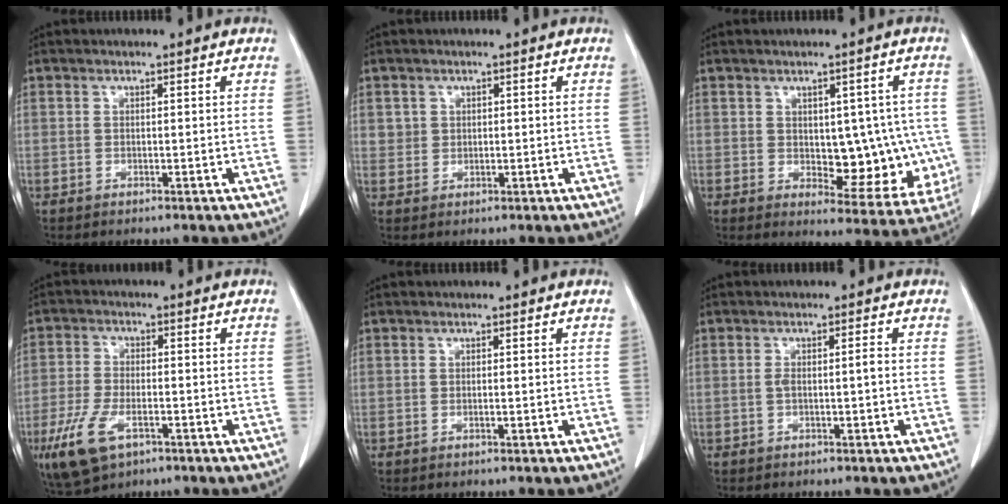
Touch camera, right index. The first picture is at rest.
{"total": 2.3, "force": [0.5, 2.2, 0.5], "torque": [-0.006, 0.010, 0.015]}
{"total": 13.3, "force": [-0.6, 7.3, 11.1], "torque": [-0.140, 0.012, 0.018]}
{"total": 9.9, "force": [-4.7, 4.7, 7.3], "torque": [-0.164, -0.008, -0.080]}
{"total": 0.6, "force": [-0.2, 0.3, 0.6], "torque": [-0.015, 0.000, -0.002]}
{"total": 2.2, "force": [-0.4, 0.6, 2.1], "torque": [-0.047, 0.005, -0.004]}